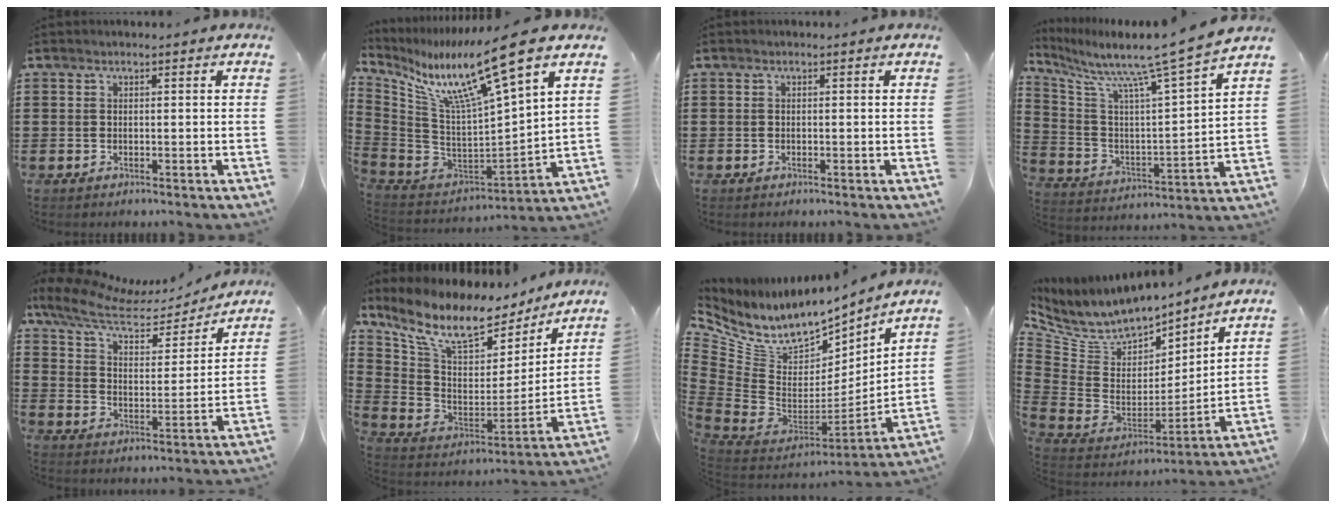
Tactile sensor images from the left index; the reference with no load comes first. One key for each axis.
{"total": 13.3, "fx": 8.4, "fy": 0.7, "fz": 10.3, "tx": -0.210, "ty": -0.063, "tz": 0.129}
{"total": 0.0}
{"total": 8.9, "fx": 7.6, "fy": -0.6, "fz": 4.6, "tx": -0.114, "ty": -0.069, "tz": 0.114}
{"total": 9.2, "fx": 7.0, "fy": 3.3, "fz": 5.1, "tx": -0.126, "ty": -0.023, "tz": 0.119}
{"total": 11.2, "fx": 8.3, "fy": 4.0, "fz": 6.4, "tx": -0.156, "ty": -0.049, "tz": 0.144}
{"total": 8.8, "fx": 6.8, "fy": 4.5, "fz": 3.5, "tx": -0.121, "ty": -0.065, "tz": 0.120}
{"total": 6.6, "fx": 5.6, "fy": 2.9, "fz": 2.1, "tx": -0.075, "ty": -0.048, "tz": 0.098}